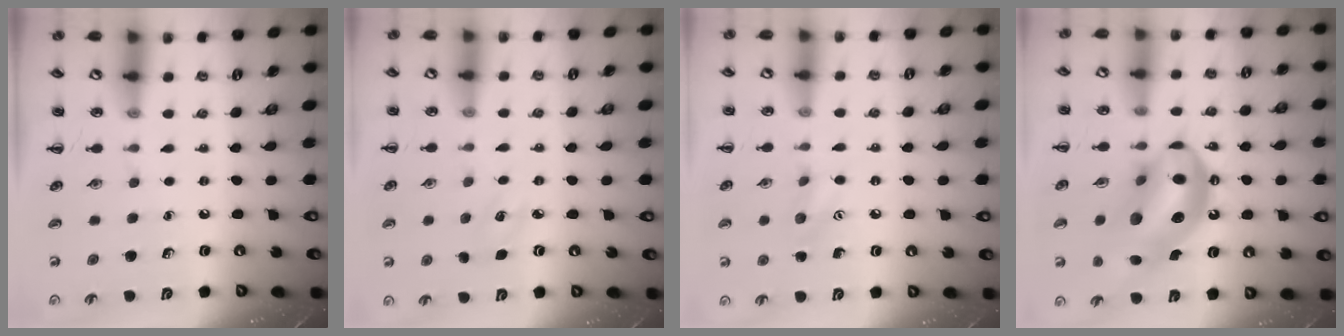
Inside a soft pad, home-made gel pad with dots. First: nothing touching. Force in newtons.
{"total": 4.4, "press": 4.2, "slide": 1.3}
{"total": 7.6, "press": 7.4, "slide": 1.8}
{"total": 18.5, "press": 17.8, "slide": 5.0}